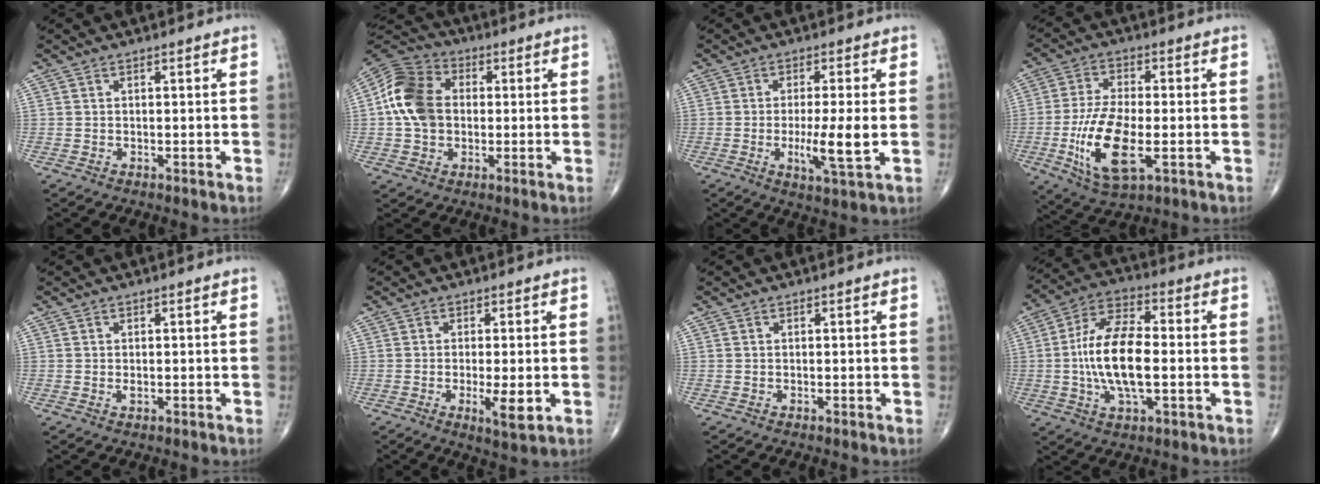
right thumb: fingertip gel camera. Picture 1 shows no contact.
{"total": 12.4, "force": [0.5, 9.4, 8.0], "torque": [-0.139, 0.025, 0.000]}
{"total": 7.8, "force": [-0.9, 1.0, 7.7], "torque": [-0.136, -0.017, -0.017]}
{"total": 13.8, "force": [-3.3, 5.7, 12.1], "torque": [-0.241, -0.003, -0.054]}
{"total": 0.7, "force": [0.0, 0.4, 0.5], "torque": [-0.009, -0.002, -0.001]}
{"total": 4.9, "force": [-1.1, 1.2, 4.6], "torque": [-0.077, -0.012, -0.018]}
{"total": 0.0}
{"total": 14.9, "force": [-1.2, 6.7, 13.3], "torque": [-0.253, 0.018, -0.028]}